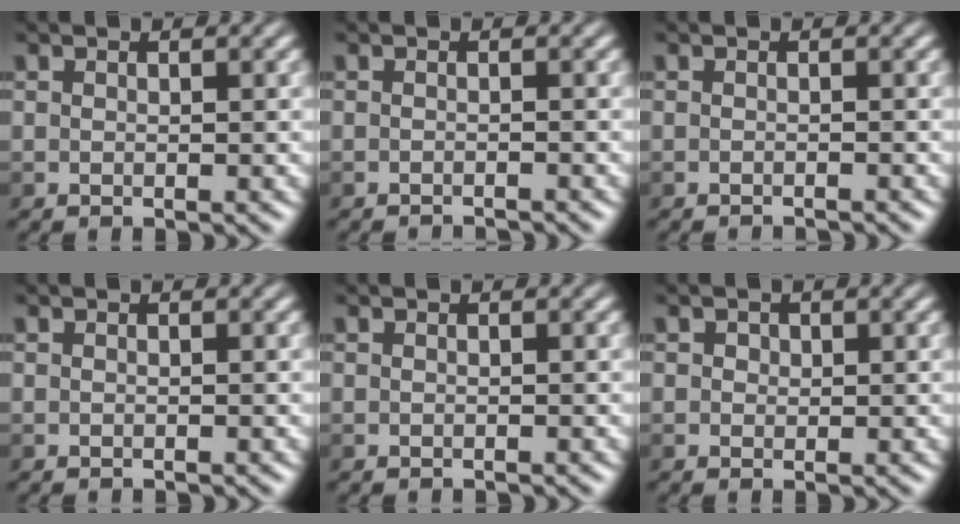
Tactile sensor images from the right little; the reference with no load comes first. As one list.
[{"total": 1.5, "force": [-1.4, 0.0, 0.3], "torque": [0.004, -0.004, -0.020]}, {"total": 1.2, "force": [-1.1, -0.1, 0.2], "torque": [0.002, -0.003, -0.016]}, {"total": 0.7, "force": [-0.7, 0.0, 0.0], "torque": [0.003, -0.006, -0.009]}, {"total": 0.7, "force": [-0.6, 0.0, 0.0], "torque": [0.002, -0.006, -0.010]}, {"total": 0.7, "force": [0.2, 0.6, 0.3], "torque": [-0.005, -0.002, 0.000]}]